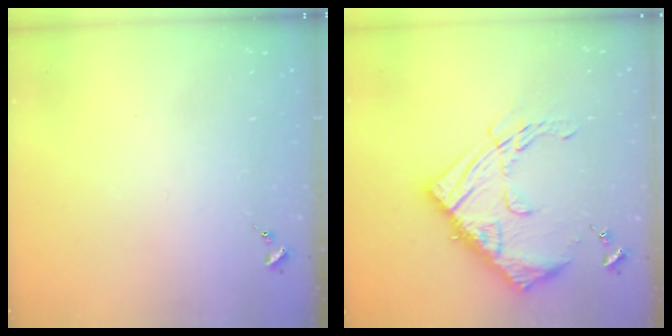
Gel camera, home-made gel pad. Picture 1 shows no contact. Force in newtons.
{"total": 18.8, "press": 18.7, "slide": 1.2}